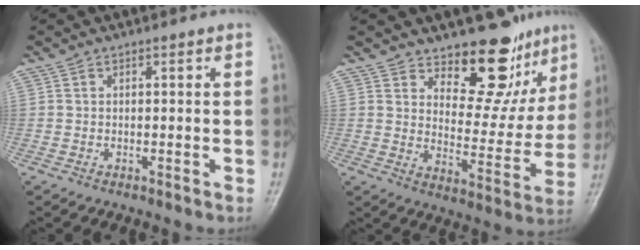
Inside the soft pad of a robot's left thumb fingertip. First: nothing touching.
{"total": 13.0, "force": [10.0, 6.2, 5.7], "torque": [-0.020, -0.080, 0.148]}